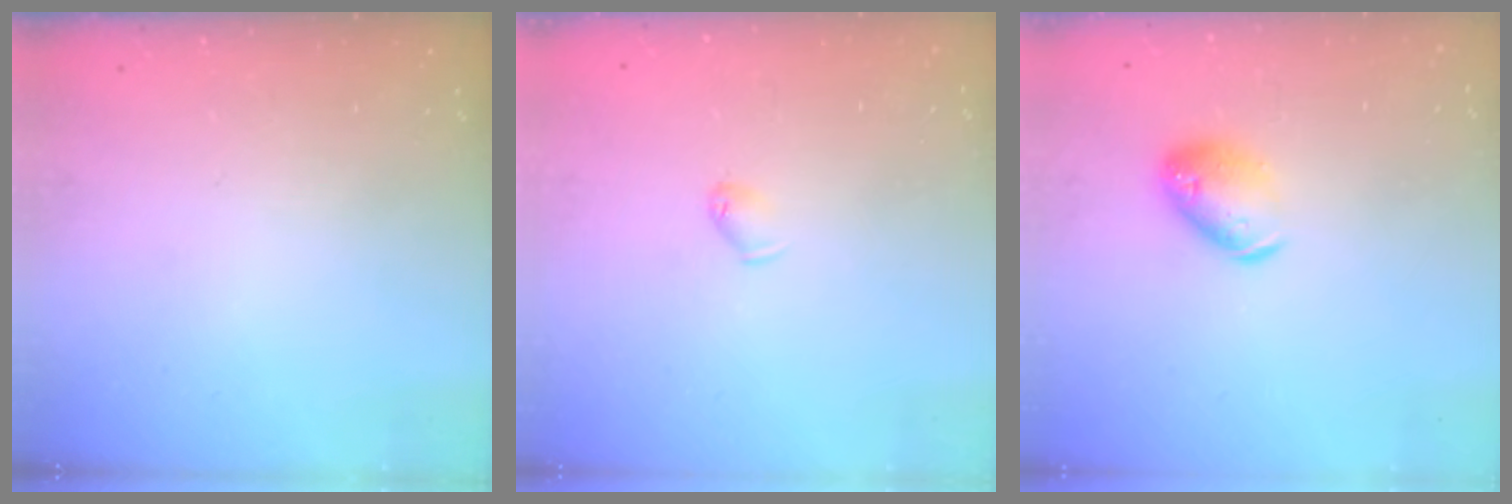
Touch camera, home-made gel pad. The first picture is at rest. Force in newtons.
{"total": 3.8, "press": 3.7, "slide": 0.7}
{"total": 10.3, "press": 10.2, "slide": 1.5}